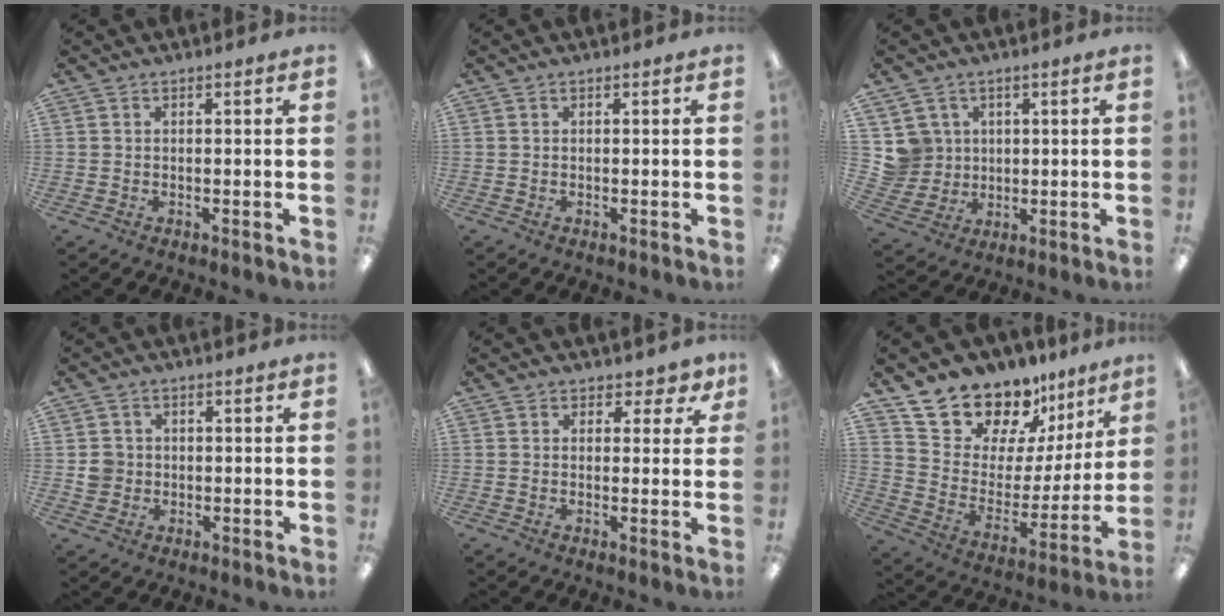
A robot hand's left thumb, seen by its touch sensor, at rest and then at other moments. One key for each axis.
{"total": 0.0}
{"total": 6.9, "fx": 2.6, "fy": 6.4, "fz": -0.2, "tx": -0.012, "ty": -0.002, "tz": 0.057}
{"total": 3.9, "fx": 0.0, "fy": 3.9, "fz": 0.8, "tx": -0.004, "ty": 0.003, "tz": -0.002}
{"total": 3.2, "fx": 1.8, "fy": 2.5, "fz": 1.0, "tx": 0.001, "ty": -0.007, "tz": 0.029}
{"total": 17.2, "fx": 15.1, "fy": 7.6, "fz": 3.2, "tx": -0.076, "ty": -0.130, "tz": 0.278}